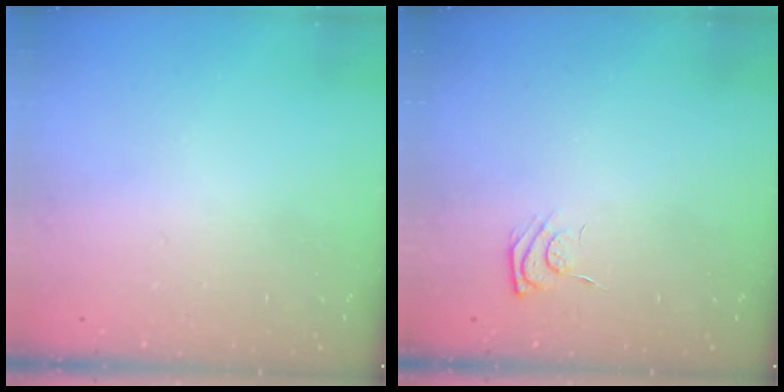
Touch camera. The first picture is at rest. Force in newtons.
{"total": 4.9, "press": 4.7, "slide": 1.1}